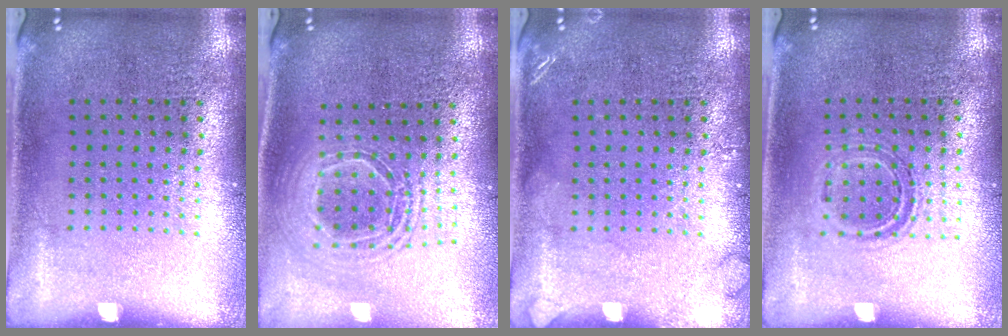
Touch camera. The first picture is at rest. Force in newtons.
{"total": 2.0, "press": 1.5, "slide": 1.3}
{"total": 1.5, "press": 1.5, "slide": 0.2}
{"total": 1.1, "press": 0.9, "slide": 0.6}